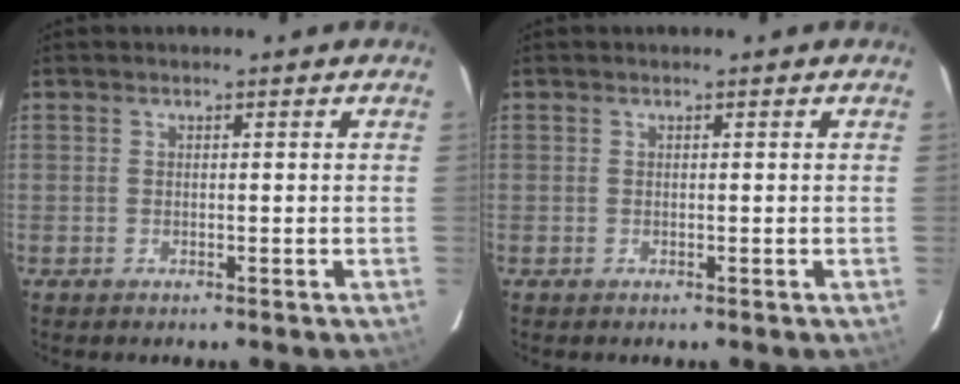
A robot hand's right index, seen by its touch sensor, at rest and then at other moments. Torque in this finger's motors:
{"motor_torque": [0.00, 0.00, 0.00, 0.00]}